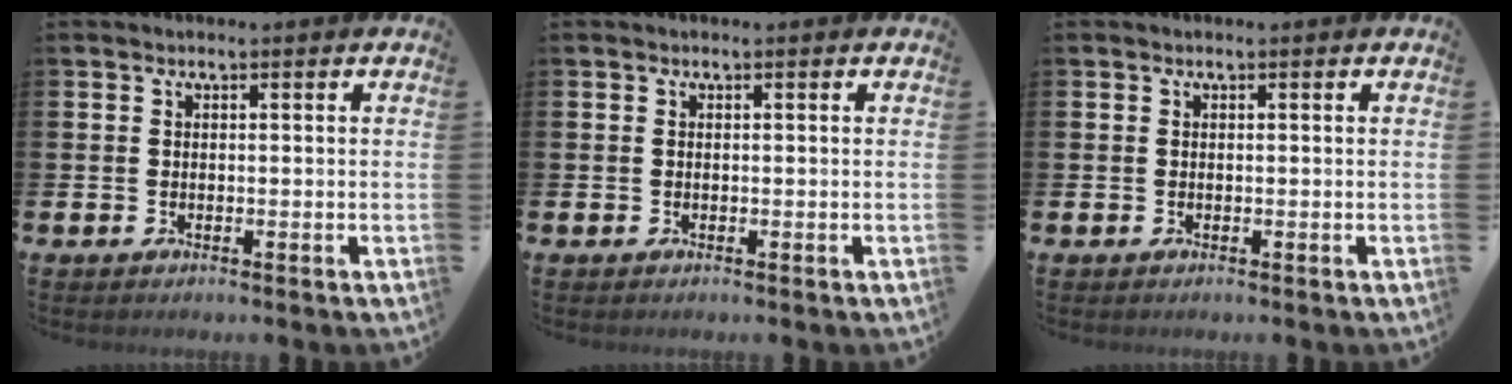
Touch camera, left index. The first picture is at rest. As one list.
[{"total": 0.0}, {"total": 0.0}]